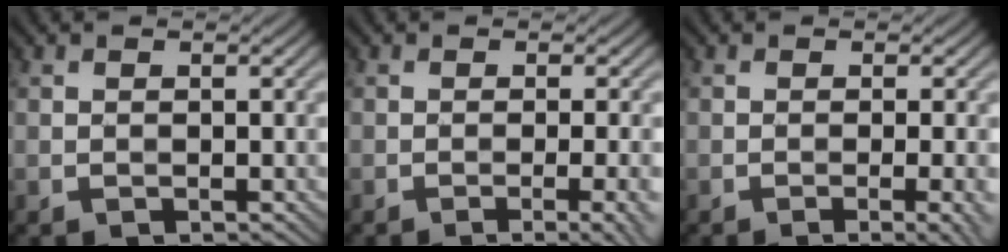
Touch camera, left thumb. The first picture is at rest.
{"total": 4.5, "force": [-1.5, 1.2, 4.1], "torque": [-0.047, 0.002, -0.020]}
{"total": 3.8, "force": [-1.2, 0.9, 3.6], "torque": [-0.045, 0.003, -0.018]}